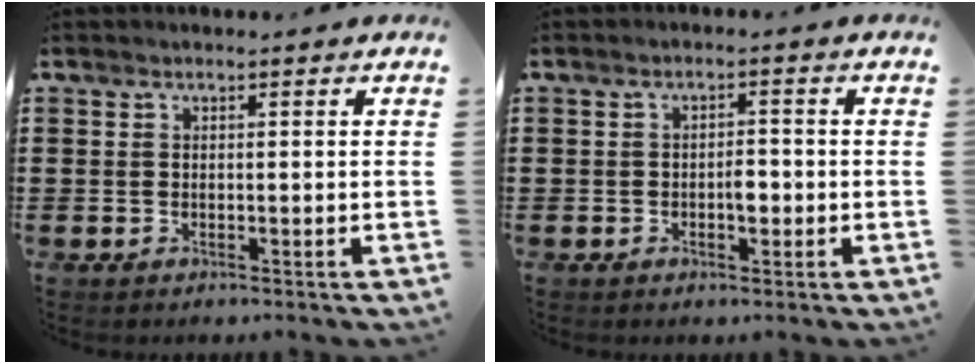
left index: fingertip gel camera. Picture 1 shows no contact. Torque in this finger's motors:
{"motor_torque": [0.08, 0.07, 0.06, 0.04]}